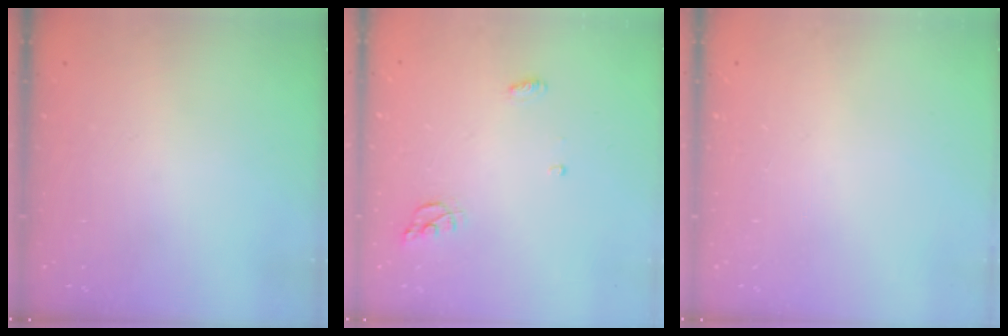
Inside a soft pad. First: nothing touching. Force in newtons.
{"total": 5.2, "press": 5.2, "slide": 0.2}
{"total": 0.0}